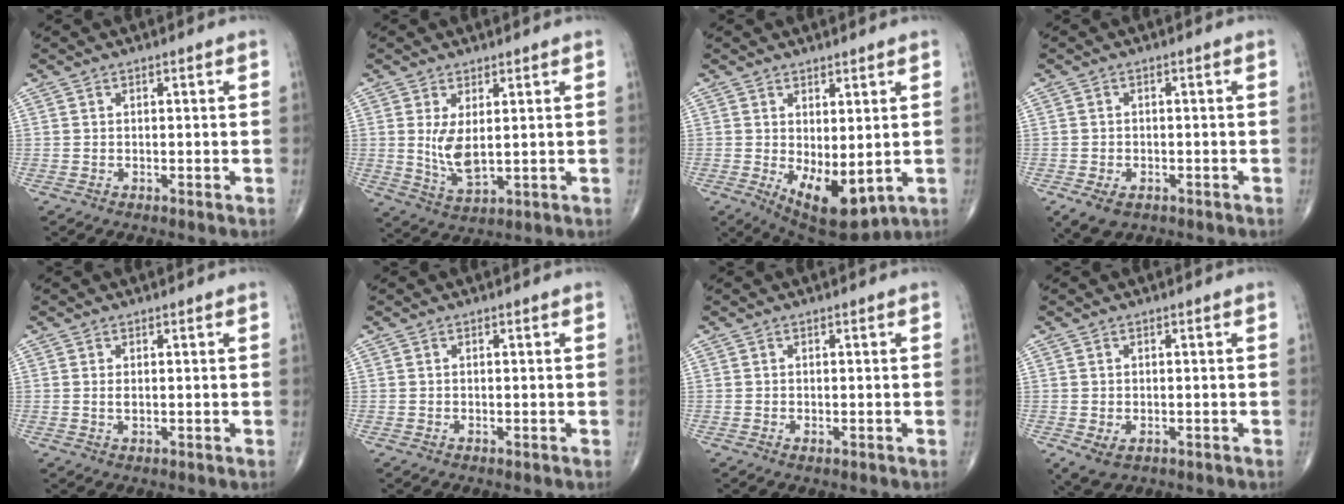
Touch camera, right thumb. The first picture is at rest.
{"total": 4.2, "force": [0.5, 1.8, 3.7], "torque": [-0.071, -0.014, 0.018]}
{"total": 9.9, "force": [-1.3, 4.5, 8.7], "torque": [-0.124, -0.020, 0.001]}
{"total": 5.0, "force": [-2.5, 3.1, 2.9], "torque": [-0.053, 0.000, -0.035]}
{"total": 1.0, "force": [0.2, 0.4, 0.9], "torque": [-0.015, -0.003, 0.006]}
{"total": 0.0}
{"total": 0.7, "force": [-0.3, 0.3, 0.6], "torque": [-0.009, -0.002, -0.004]}
{"total": 3.8, "force": [-1.2, 2.4, 2.7], "torque": [-0.055, -0.005, -0.010]}